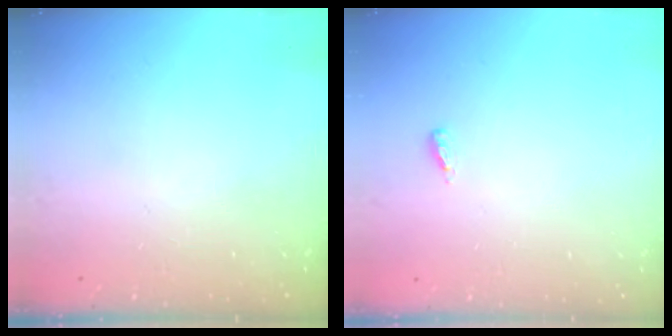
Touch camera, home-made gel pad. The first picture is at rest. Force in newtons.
{"total": 3.7, "press": 3.6, "slide": 1.0}